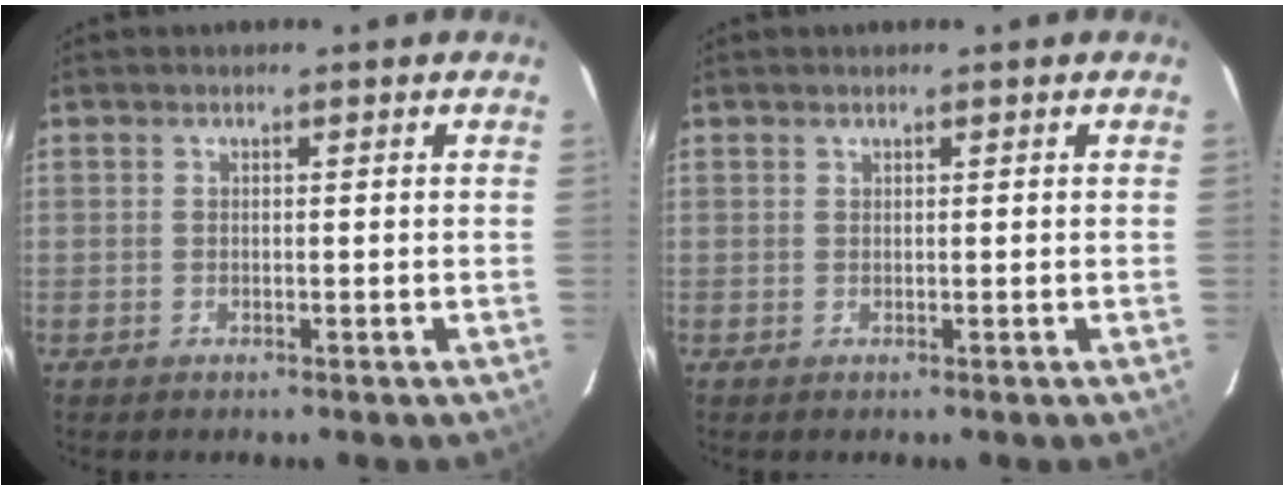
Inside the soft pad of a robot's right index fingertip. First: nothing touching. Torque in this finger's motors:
{"motor_torque": [0.14, 0.09, 0.07, 0.01]}